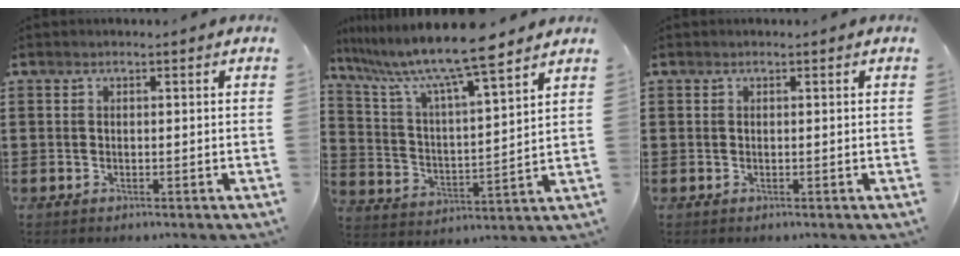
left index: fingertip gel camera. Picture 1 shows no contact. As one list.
[{"total": 10.2, "force": [8.8, 0.0, 5.2], "torque": [-0.136, -0.052, 0.143]}, {"total": 0.0}]